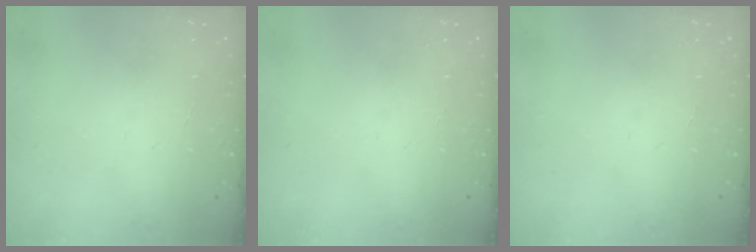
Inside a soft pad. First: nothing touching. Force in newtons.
{"total": 0.0}
{"total": 0.0}